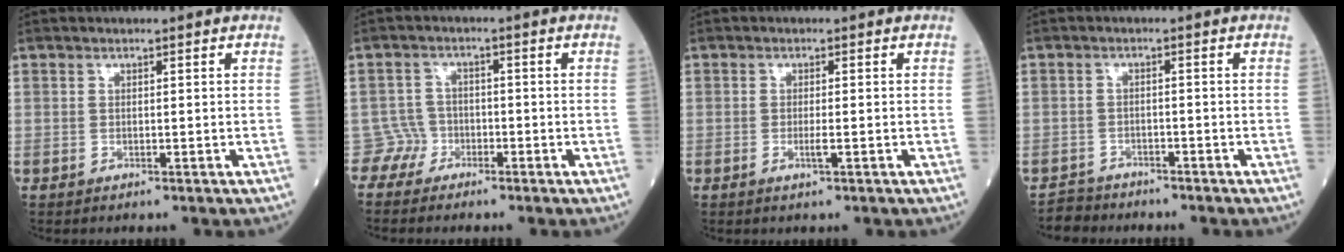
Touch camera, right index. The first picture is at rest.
{"total": 2.8, "force": [-2.0, 1.6, -1.1], "torque": [0.025, 0.006, -0.042]}
{"total": 1.5, "force": [-0.5, 0.0, 1.4], "torque": [-0.030, -0.003, -0.010]}
{"total": 3.1, "force": [-2.7, 1.1, -1.0], "torque": [0.012, -0.001, -0.051]}